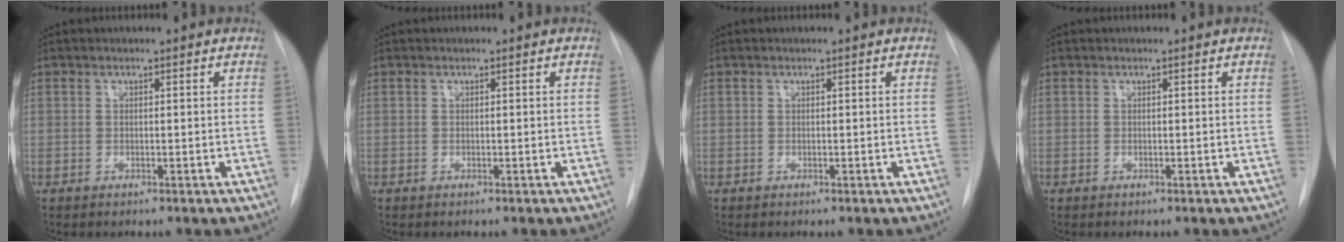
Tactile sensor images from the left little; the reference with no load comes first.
{"total": 0.0}
{"total": 0.0}
{"total": 0.0}